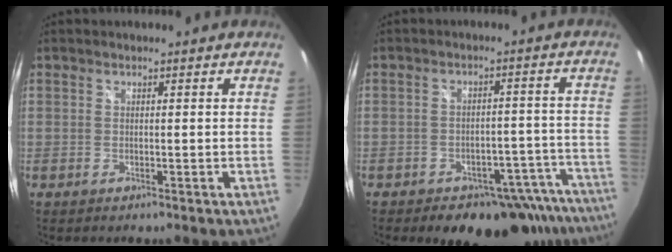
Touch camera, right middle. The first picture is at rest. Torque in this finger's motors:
{"motor_torque": [1.07, -1.07, 0.22, 0.07]}